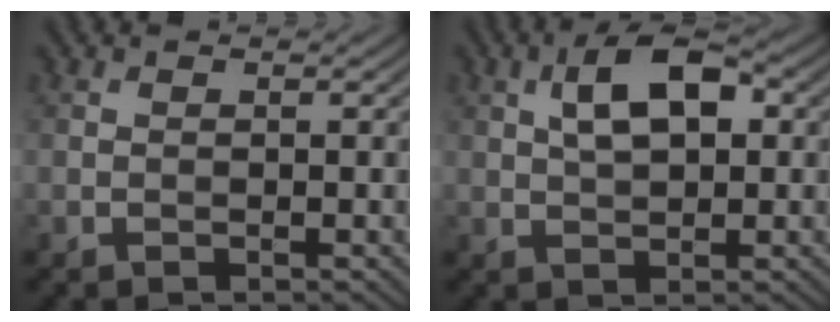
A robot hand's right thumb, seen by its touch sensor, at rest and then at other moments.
{"total": 6.5, "force": [1.8, 3.2, 5.4], "torque": [-0.103, 0.010, 0.027]}